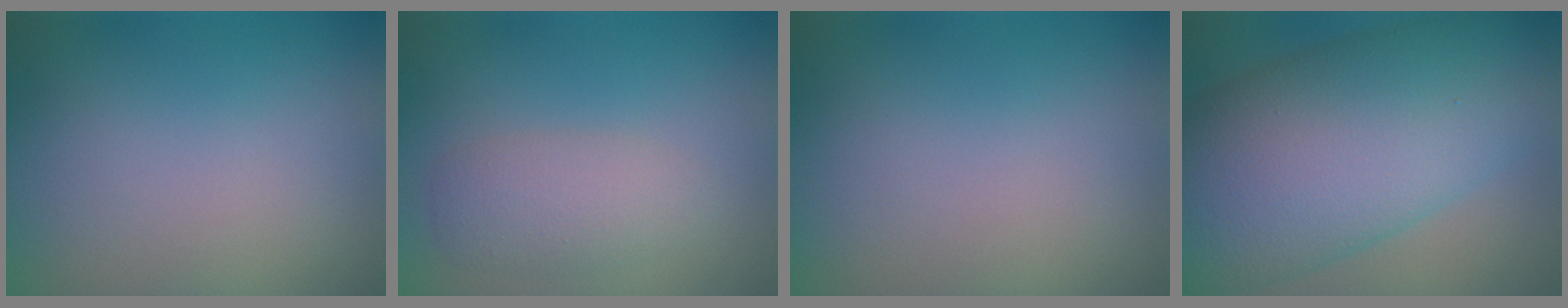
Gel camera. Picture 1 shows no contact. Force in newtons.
{"total": 2.8, "press": 2.8, "slide": 0.2}
{"total": 0.0}
{"total": 14.0, "press": 14.0, "slide": 0.1}